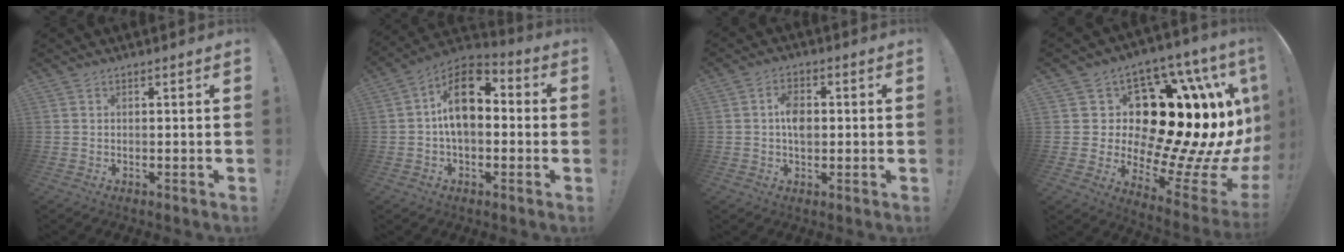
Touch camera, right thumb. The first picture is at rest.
{"total": 14.6, "force": [1.3, 9.0, 11.4], "torque": [-0.175, 0.012, 0.022]}
{"total": 6.5, "force": [0.2, 4.2, 5.0], "torque": [-0.081, 0.006, 0.003]}
{"total": 20.9, "force": [4.1, 8.7, 18.6], "torque": [-0.271, -0.091, 0.109]}